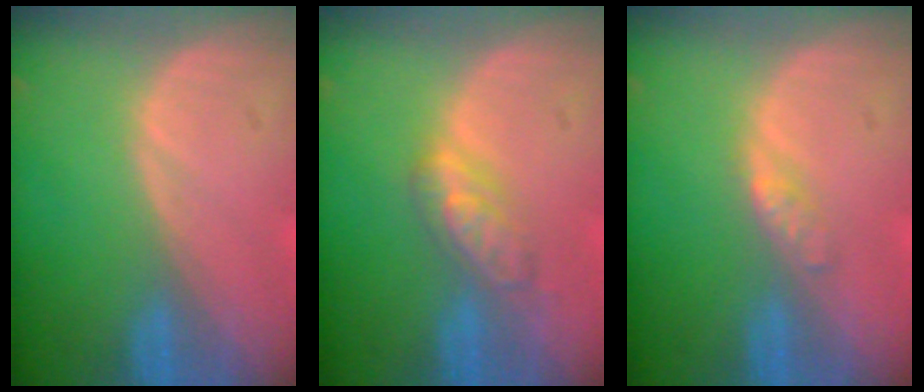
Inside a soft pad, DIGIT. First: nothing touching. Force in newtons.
{"total": 4.8, "press": 4.5, "slide": 1.6}
{"total": 2.0, "press": 2.0, "slide": 0.1}